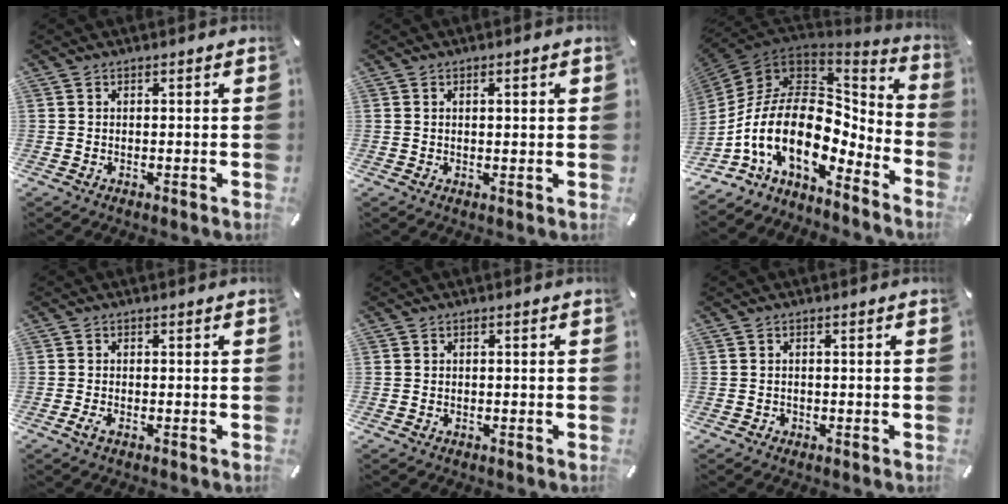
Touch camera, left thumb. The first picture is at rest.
{"total": 1.9, "force": [0.7, 0.6, 1.7], "torque": [-0.033, 0.005, 0.010]}
{"total": 21.5, "force": [-5.5, 12.6, 16.6], "torque": [-0.338, -0.030, -0.093]}
{"total": 1.6, "force": [-0.8, 0.5, 1.3], "torque": [-0.021, 0.002, -0.012]}
{"total": 0.7, "force": [-0.3, 0.5, 0.4], "torque": [-0.009, 0.001, -0.006]}
{"total": 0.9, "force": [-0.6, 0.7, 0.1], "torque": [-0.005, 0.003, -0.014]}